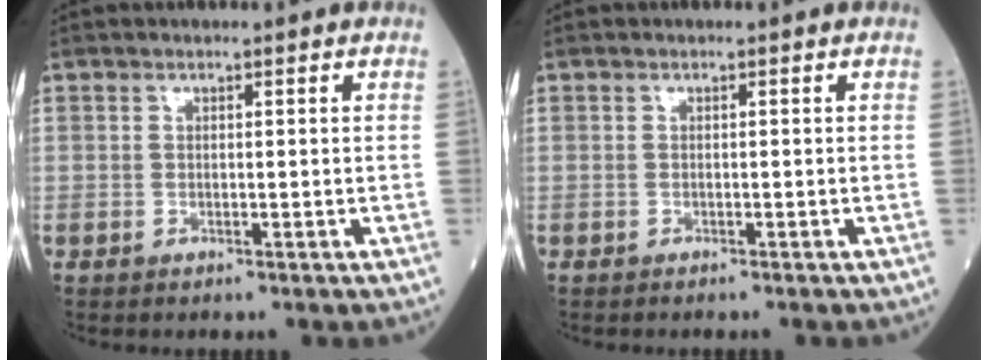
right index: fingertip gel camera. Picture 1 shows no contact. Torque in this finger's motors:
{"motor_torque": [-0.13, -0.02, 0.07, 0.02]}